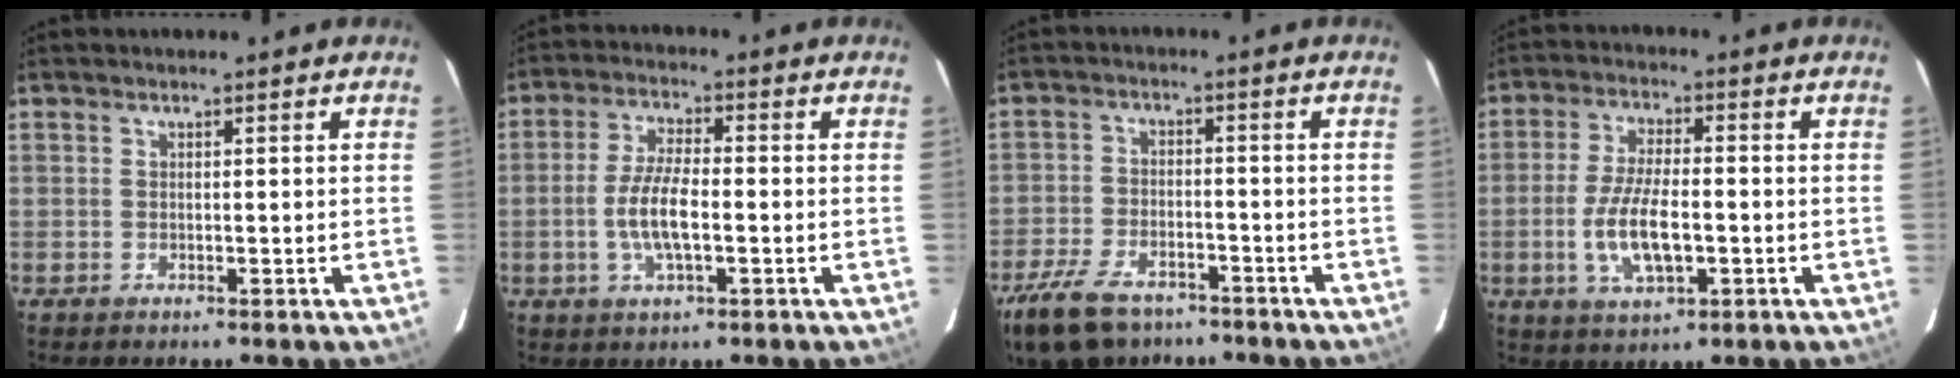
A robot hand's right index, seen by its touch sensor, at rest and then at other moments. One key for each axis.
{"total": 7.6, "fx": -1.7, "fy": 2.5, "fz": 7.0, "tx": -0.143, "ty": 0.000, "tz": -0.033}
{"total": 13.3, "fx": -9.4, "fy": 6.6, "fz": 6.5, "tx": -0.162, "ty": -0.013, "tz": -0.164}
{"total": 9.9, "fx": -2.3, "fy": 3.8, "fz": 8.8, "tx": -0.178, "ty": -0.007, "tz": -0.040}